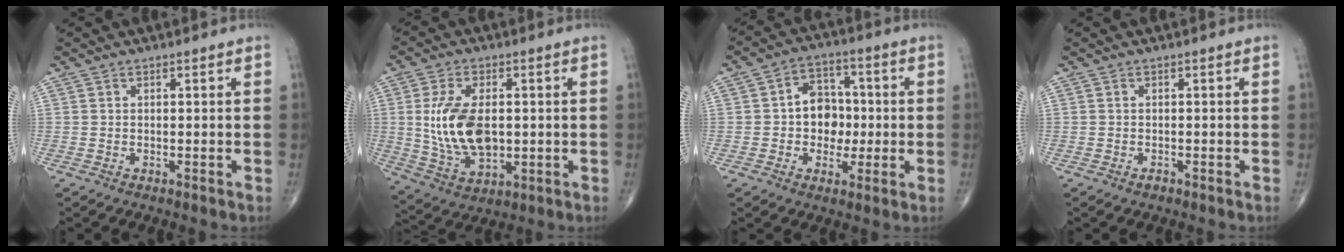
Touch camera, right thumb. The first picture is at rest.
{"total": 13.3, "force": [0.6, 7.5, 10.9], "torque": [-0.201, -0.009, 0.021]}
{"total": 9.2, "force": [-0.4, 7.3, 5.6], "torque": [-0.038, 0.020, -0.013]}
{"total": 0.7, "force": [-0.5, 0.4, 0.3], "torque": [-0.003, 0.002, -0.009]}